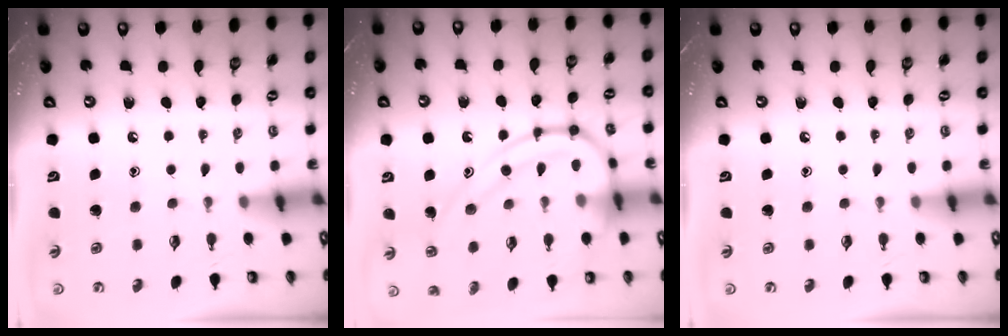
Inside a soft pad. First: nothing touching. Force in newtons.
{"total": 15.2, "press": 15.2, "slide": 0.8}
{"total": 0.0}